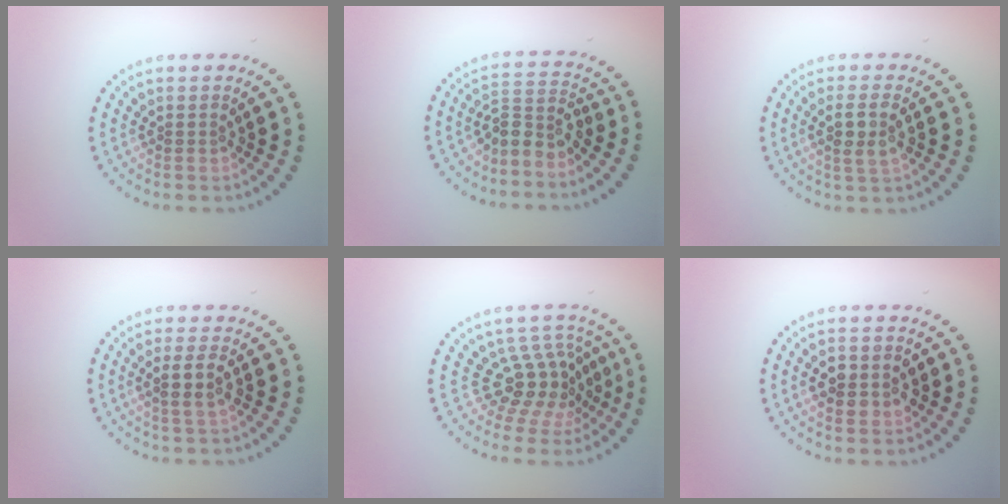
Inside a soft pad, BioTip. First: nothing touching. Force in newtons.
{"total": 2.8, "press": 2.0, "slide": 2.0}
{"total": 2.6, "press": 2.4, "slide": 1.0}
{"total": 2.2, "press": 2.0, "slide": 1.0}
{"total": 4.3, "press": 3.1, "slide": 3.0}
{"total": 3.8, "press": 3.8, "slide": 0.2}